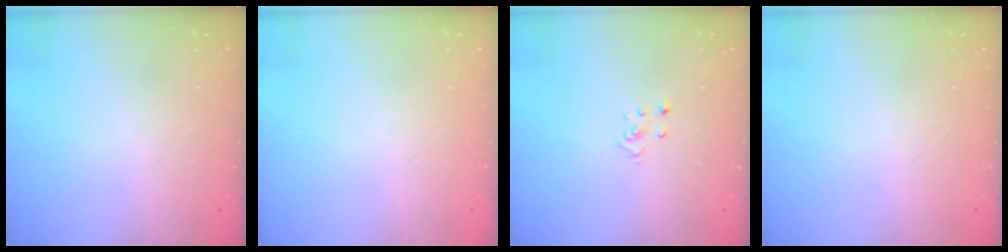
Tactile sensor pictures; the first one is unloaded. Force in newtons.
{"total": 0.0}
{"total": 2.8, "press": 2.8, "slide": 0.3}
{"total": 0.0}